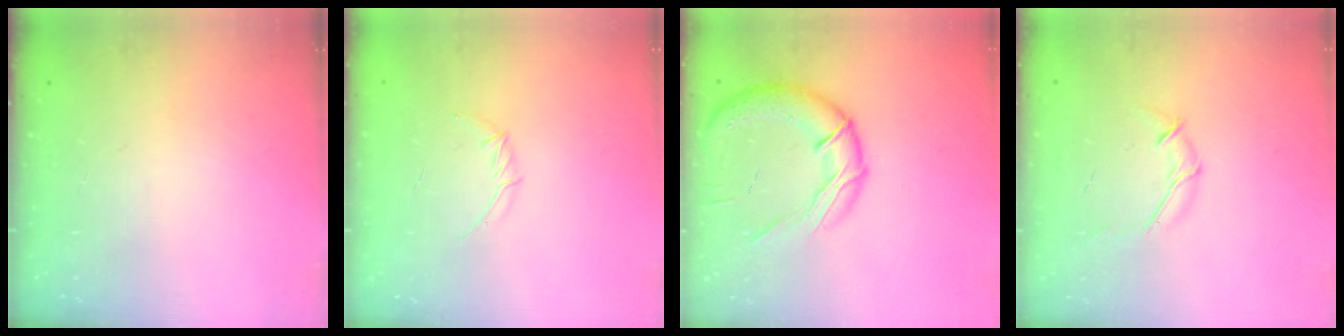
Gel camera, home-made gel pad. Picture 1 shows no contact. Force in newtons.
{"total": 3.7, "press": 3.6, "slide": 0.9}
{"total": 17.1, "press": 16.9, "slide": 2.6}
{"total": 6.7, "press": 6.5, "slide": 1.6}